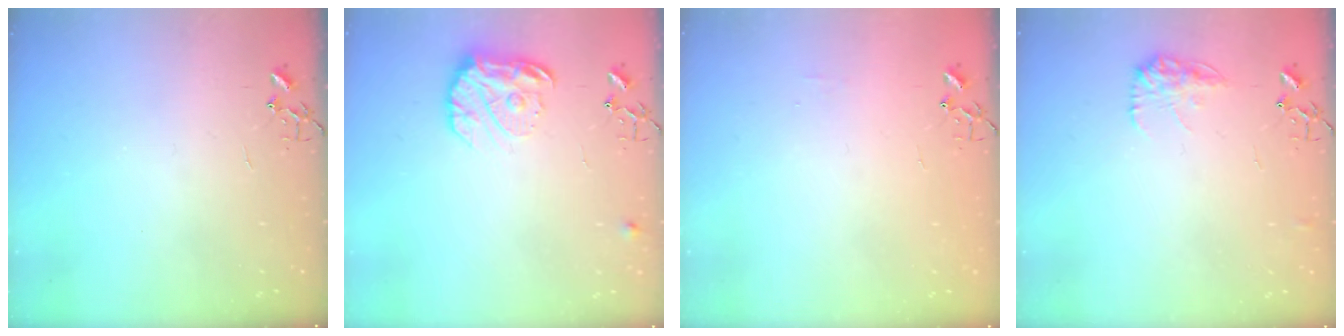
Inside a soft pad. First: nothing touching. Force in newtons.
{"total": 13.9, "press": 13.8, "slide": 1.0}
{"total": 3.8, "press": 3.7, "slide": 0.6}
{"total": 10.4, "press": 10.4, "slide": 0.5}